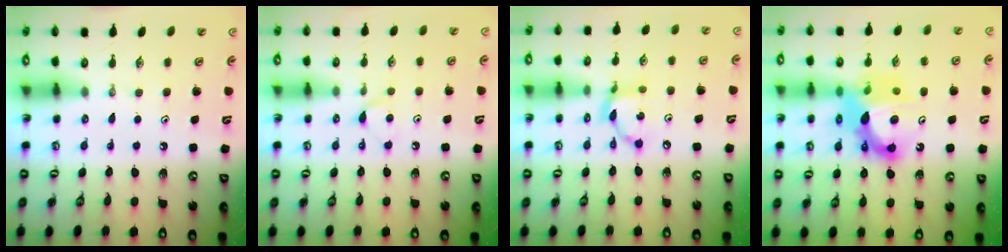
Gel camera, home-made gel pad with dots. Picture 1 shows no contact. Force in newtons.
{"total": 5.6, "press": 5.6, "slide": 0.6}
{"total": 9.3, "press": 9.3, "slide": 0.5}
{"total": 12.4, "press": 12.1, "slide": 2.9}